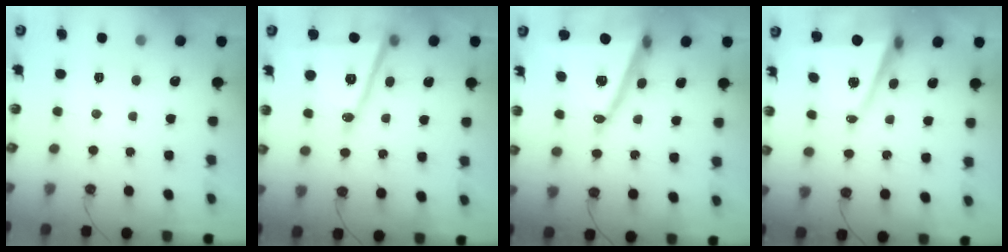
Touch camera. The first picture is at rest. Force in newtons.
{"total": 15.7, "press": 15.2, "slide": 3.9}
{"total": 21.9, "press": 21.6, "slide": 3.7}
{"total": 9.1, "press": 8.0, "slide": 4.4}